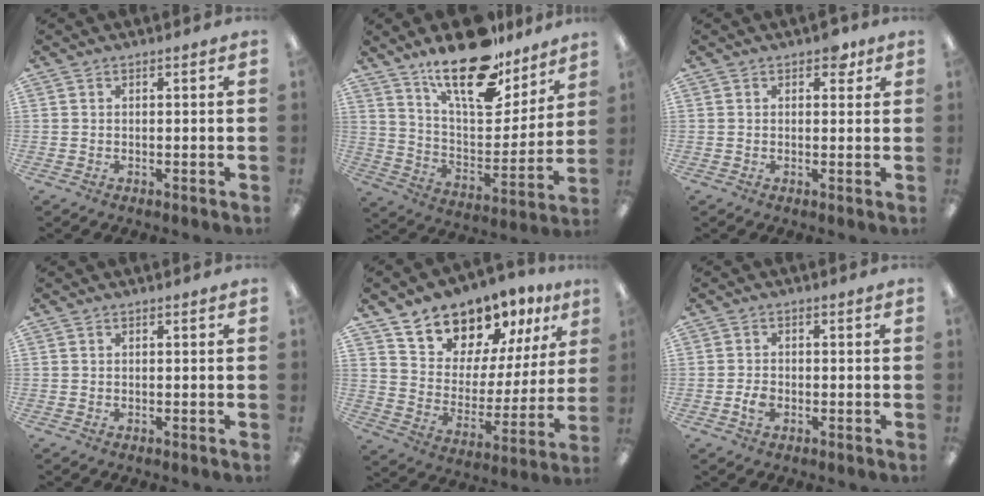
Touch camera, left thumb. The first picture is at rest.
{"total": 22.3, "force": [16.5, 8.5, 12.4], "torque": [-0.198, -0.104, 0.282]}
{"total": 3.3, "force": [1.9, 2.0, 1.8], "torque": [-0.007, -0.007, 0.028]}
{"total": 0.0}
{"total": 13.0, "force": [11.6, 5.7, 1.0], "torque": [-0.048, -0.108, 0.220]}
{"total": 2.6, "force": [-1.0, 1.7, 1.7], "torque": [-0.036, 0.002, -0.018]}